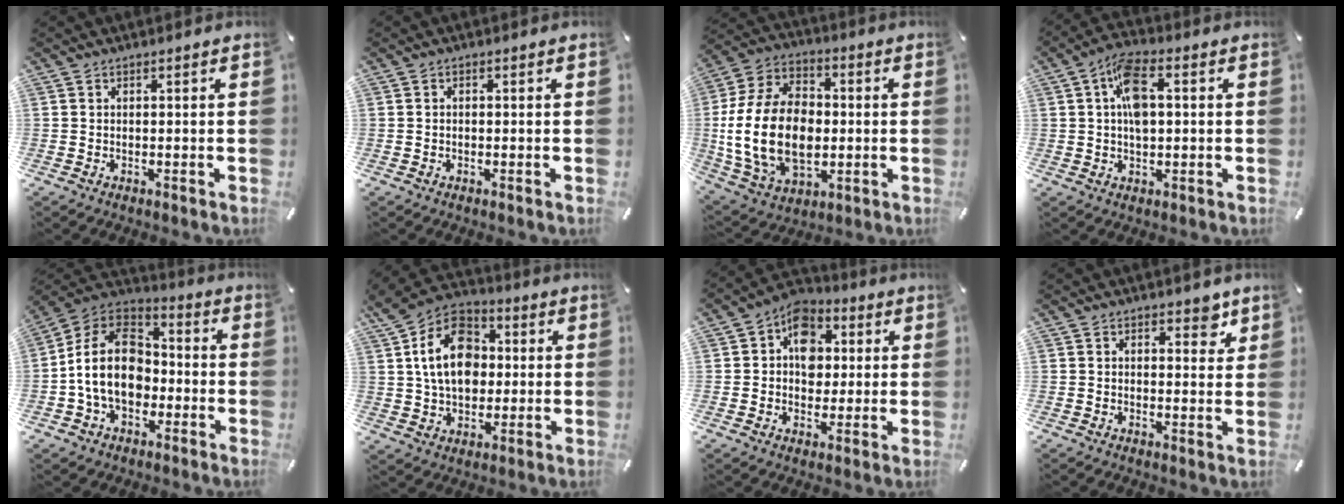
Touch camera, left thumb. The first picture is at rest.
{"total": 0.5, "force": [-0.2, 0.3, 0.4], "torque": [-0.008, 0.000, -0.004]}
{"total": 21.7, "force": [-2.2, 15.5, 15.0], "torque": [-0.319, 0.004, -0.034]}
{"total": 8.2, "force": [1.1, 4.5, 6.8], "torque": [-0.121, 0.007, 0.017]}
{"total": 16.0, "force": [-3.1, 12.3, 9.8], "torque": [-0.213, 0.029, -0.059]}
{"total": 16.2, "force": [1.8, 12.2, 10.5], "torque": [-0.206, 0.008, 0.028]}
{"total": 9.8, "force": [1.6, 8.1, 5.2], "torque": [-0.076, -0.001, 0.027]}
{"total": 4.2, "force": [2.7, 2.4, 2.2], "torque": [-0.010, -0.013, 0.039]}